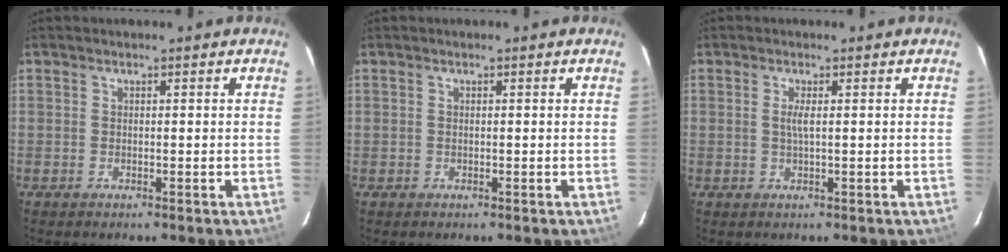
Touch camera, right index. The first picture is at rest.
{"total": 0.0}
{"total": 1.7, "force": [0.2, -0.1, 1.7], "torque": [-0.032, -0.001, 0.002]}